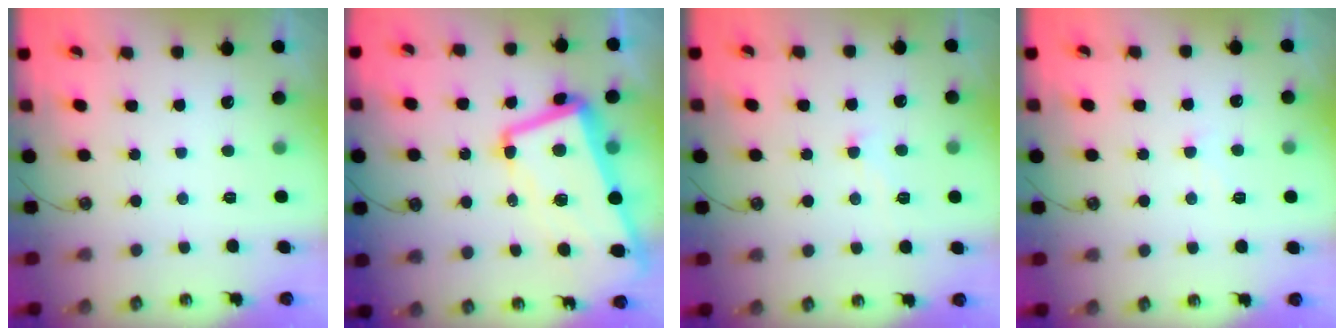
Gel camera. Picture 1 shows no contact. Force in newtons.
{"total": 11.7, "press": 11.3, "slide": 2.9}
{"total": 0.8, "press": 0.5, "slide": 0.6}
{"total": 0.6, "press": 0.5, "slide": 0.4}